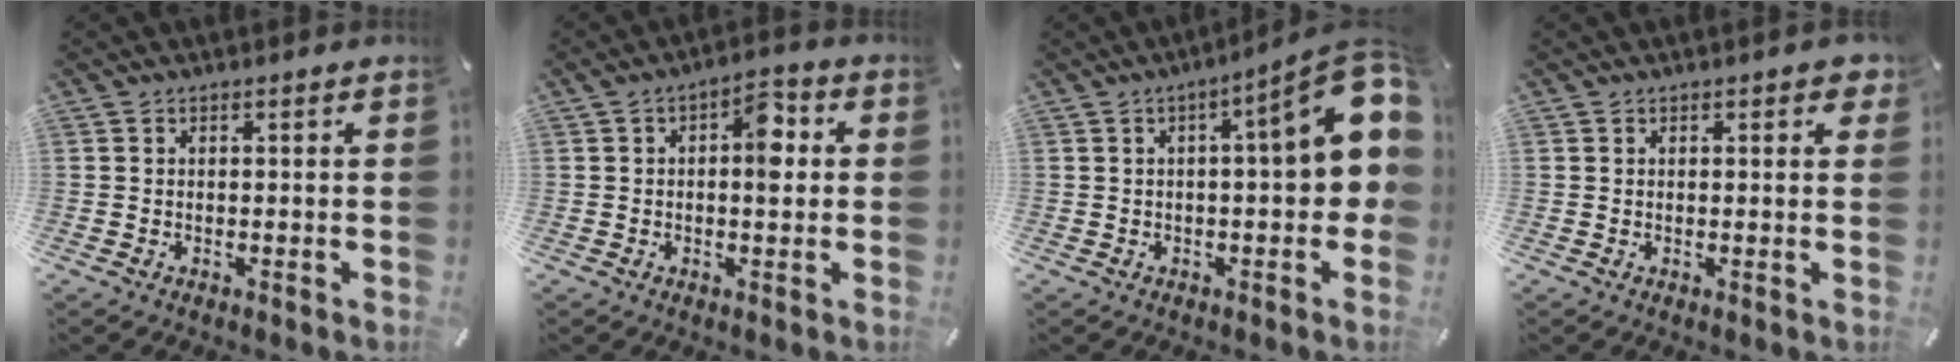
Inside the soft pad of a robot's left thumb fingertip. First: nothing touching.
{"total": 7.3, "force": [0.9, 3.7, 6.2], "torque": [-0.071, -0.001, 0.006]}
{"total": 15.3, "force": [3.8, 4.1, 14.3], "torque": [-0.183, -0.028, 0.053]}
{"total": 1.8, "force": [0.9, 0.7, 1.3], "torque": [-0.021, 0.001, 0.012]}